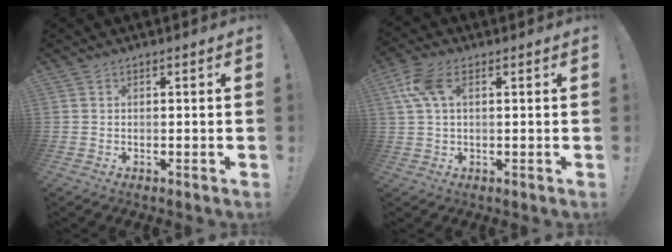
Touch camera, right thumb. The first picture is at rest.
{"total": 8.2, "force": [2.6, 4.1, 6.6], "torque": [-0.137, 0.008, 0.052]}